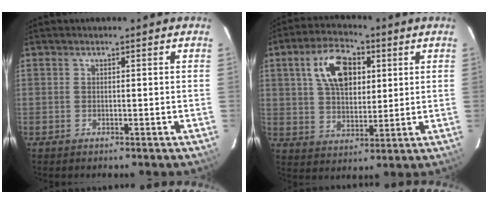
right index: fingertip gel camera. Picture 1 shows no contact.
{"total": 12.0, "force": [4.1, 7.0, 8.9], "torque": [-0.161, 0.026, 0.075]}